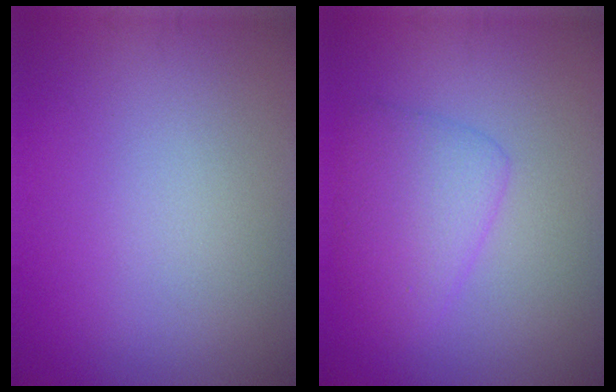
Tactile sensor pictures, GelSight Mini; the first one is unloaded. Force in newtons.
{"total": 3.3, "press": 3.3, "slide": 0.1}